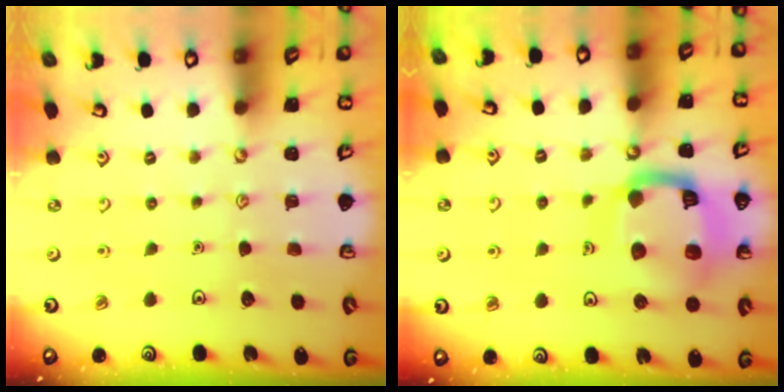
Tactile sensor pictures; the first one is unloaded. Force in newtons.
{"total": 16.6, "press": 16.5, "slide": 1.8}